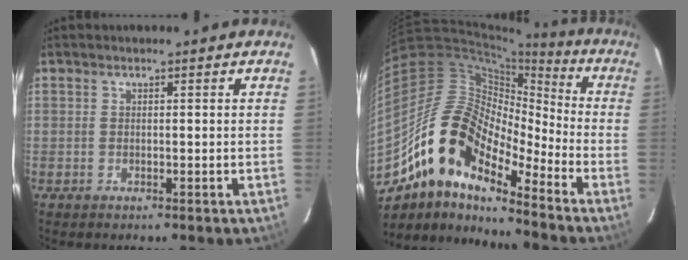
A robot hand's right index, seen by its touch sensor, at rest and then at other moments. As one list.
[{"total": 17.5, "force": [-11.9, 6.5, 11.1], "torque": [-0.185, -0.004, -0.241]}]